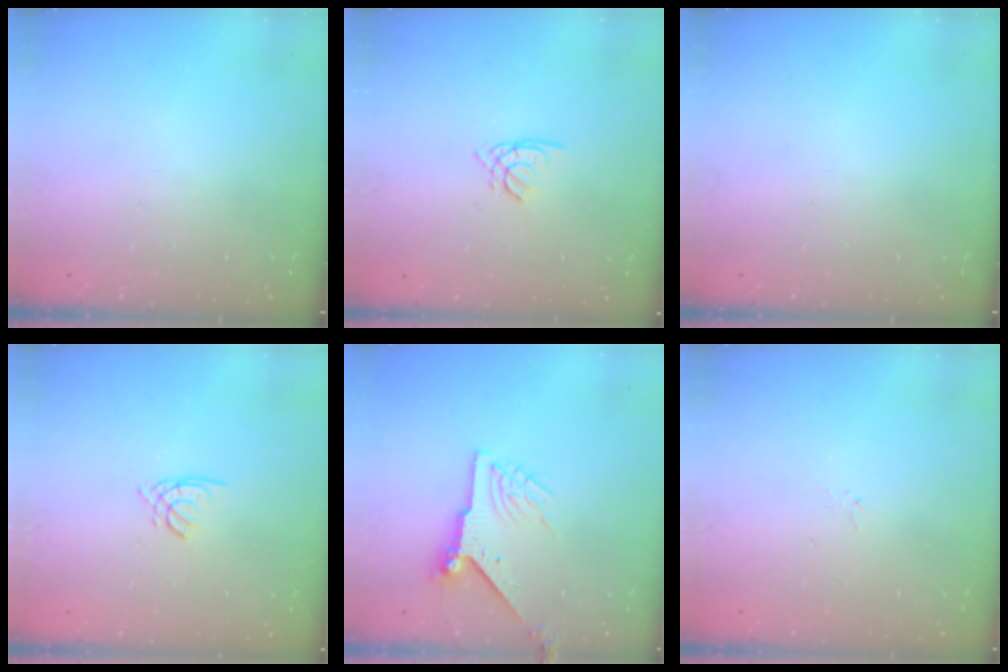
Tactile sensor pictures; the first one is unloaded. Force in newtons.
{"total": 1.1, "press": 1.1, "slide": 0.3}
{"total": 0.0}
{"total": 1.6, "press": 1.5, "slide": 0.4}
{"total": 8.1, "press": 8.1, "slide": 0.5}
{"total": 0.9, "press": 0.8, "slide": 0.4}